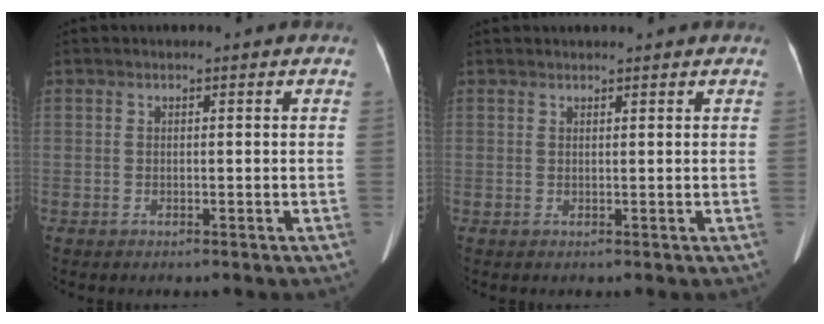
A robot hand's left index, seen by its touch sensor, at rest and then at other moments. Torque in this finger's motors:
{"motor_torque": [0.24, -0.52, -0.05, -0.01]}